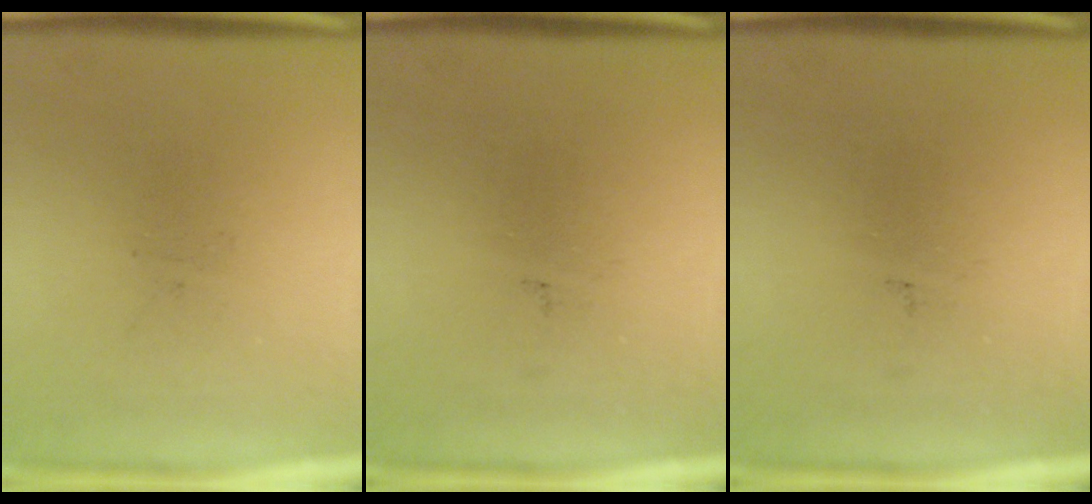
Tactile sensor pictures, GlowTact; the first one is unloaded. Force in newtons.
{"total": 0.0}
{"total": 0.0}